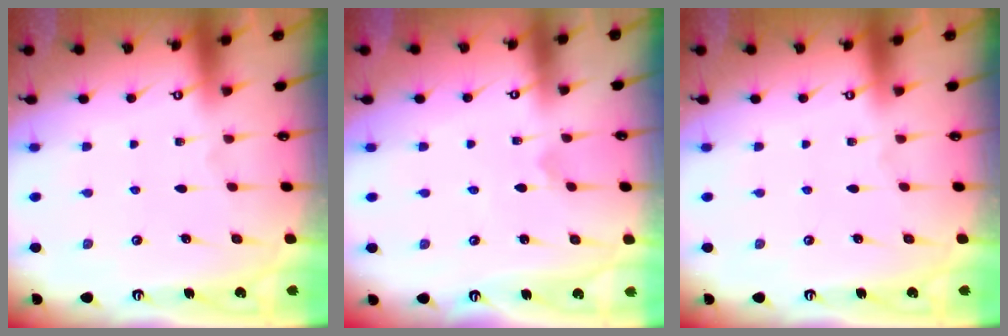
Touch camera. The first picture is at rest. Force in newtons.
{"total": 0.7, "press": 0.7, "slide": 0.1}
{"total": 0.0}